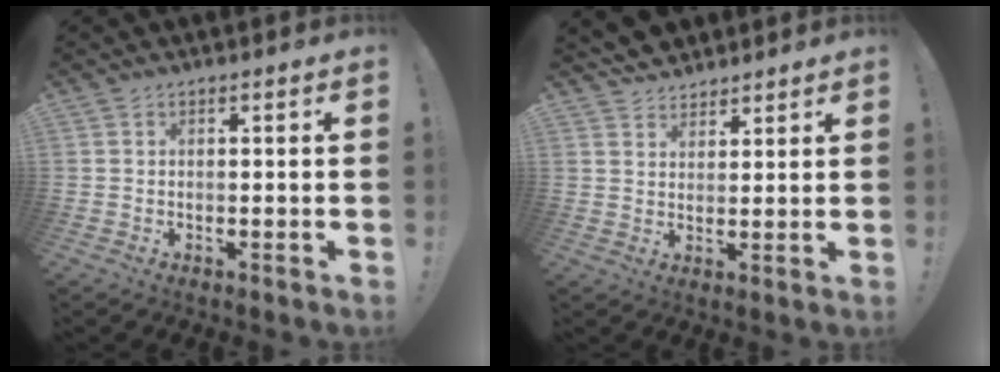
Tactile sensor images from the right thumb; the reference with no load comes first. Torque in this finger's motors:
{"motor_torque": [-0.09, 0.20, 0.25, 0.26, 0.04]}